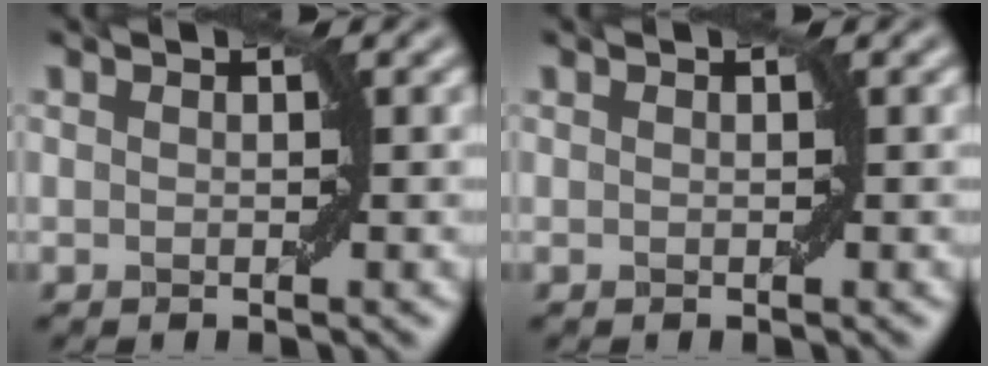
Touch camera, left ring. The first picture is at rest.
{"total": 0.0}